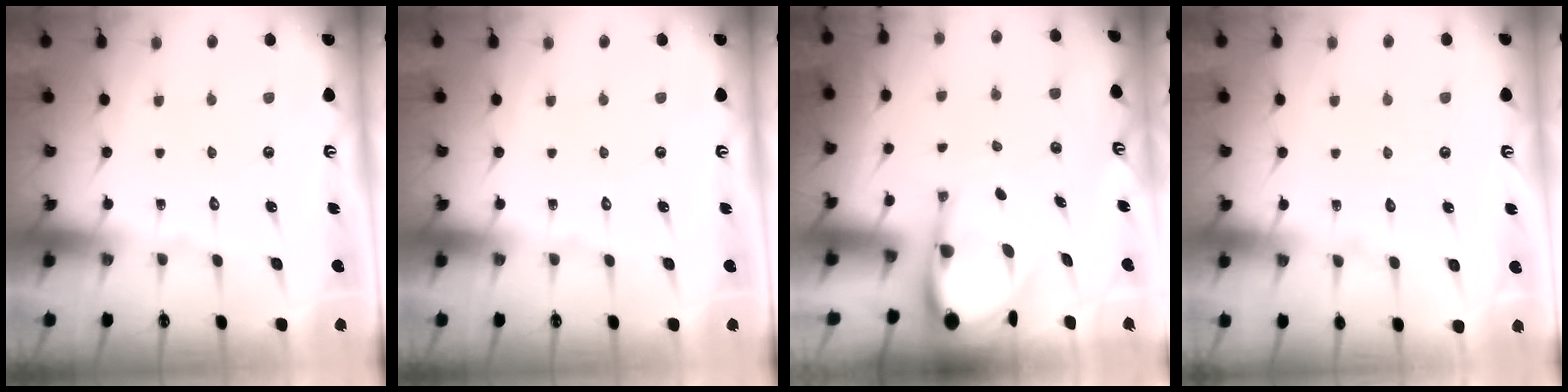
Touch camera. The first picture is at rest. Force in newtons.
{"total": 0.0}
{"total": 8.2, "press": 8.1, "slide": 0.9}
{"total": 4.3, "press": 4.3, "slide": 0.4}